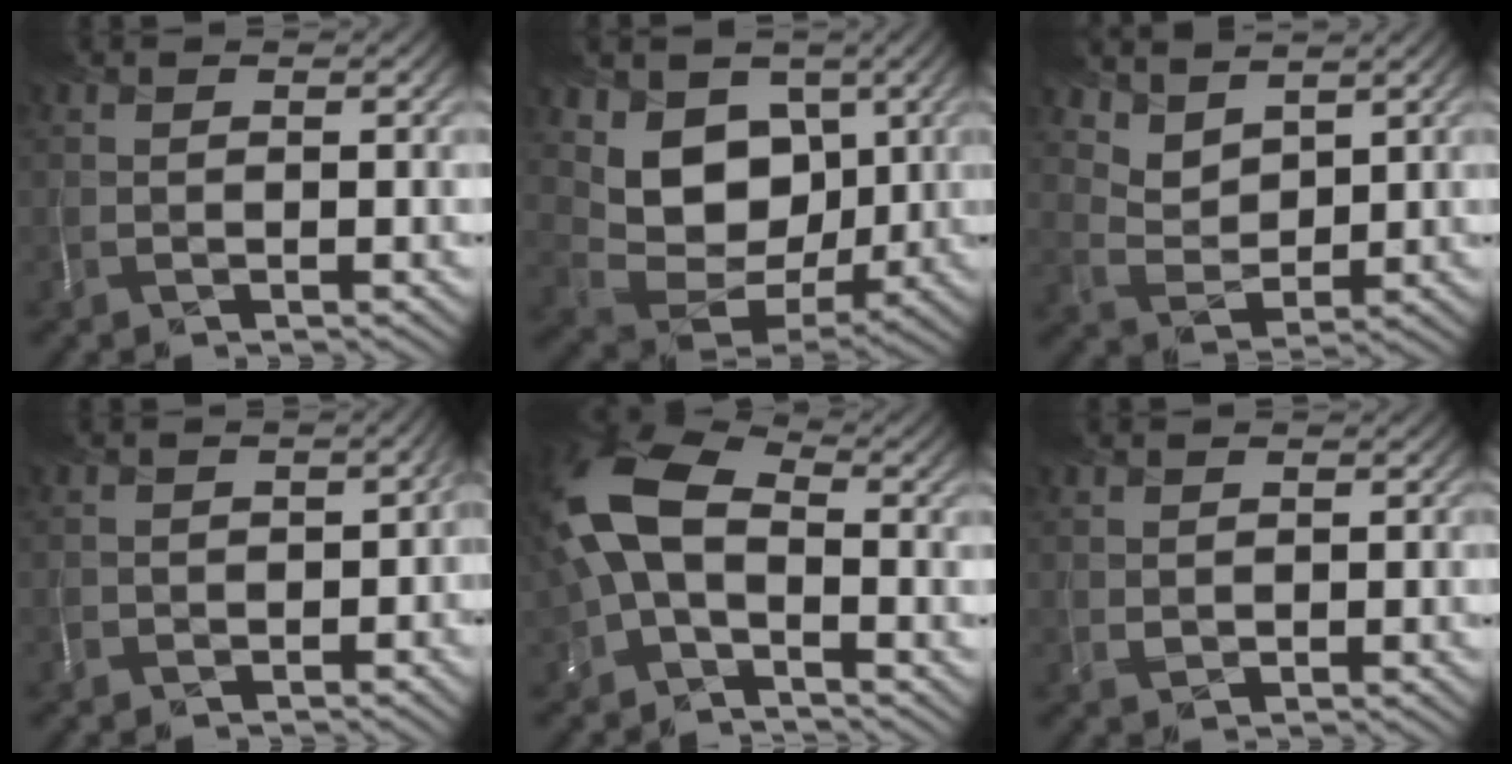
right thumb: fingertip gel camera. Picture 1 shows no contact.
{"total": 9.6, "force": [3.7, 7.4, 4.9], "torque": [-0.111, -0.025, 0.062]}
{"total": 5.7, "force": [4.7, 2.8, 1.6], "torque": [-0.043, -0.029, 0.113]}
{"total": 2.3, "force": [-1.5, 1.6, 0.3], "torque": [0.003, -0.012, -0.022]}
{"total": 9.4, "force": [-0.7, 5.6, 7.5], "torque": [-0.187, 0.011, -0.031]}
{"total": 1.0, "force": [0.3, 1.0, 0.1], "torque": [-0.002, -0.004, 0.012]}